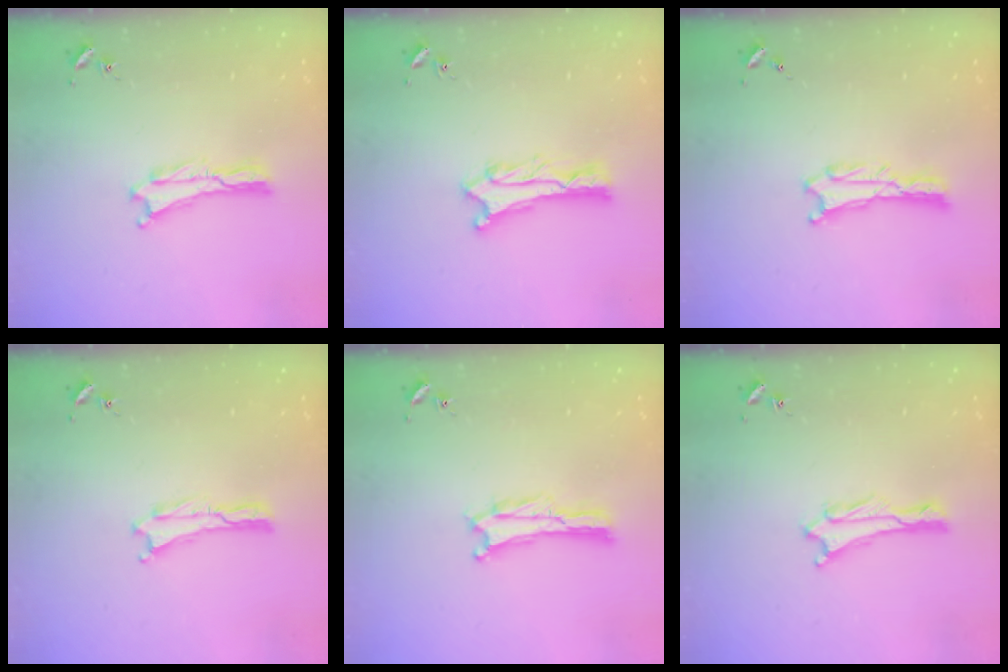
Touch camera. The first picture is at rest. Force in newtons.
{"total": 1.2, "press": 1.1, "slide": 0.1}
{"total": 0.6, "press": 0.6, "slide": 0.1}
{"total": 0.0}
{"total": 0.0}
{"total": 1.9, "press": 1.9, "slide": 0.1}